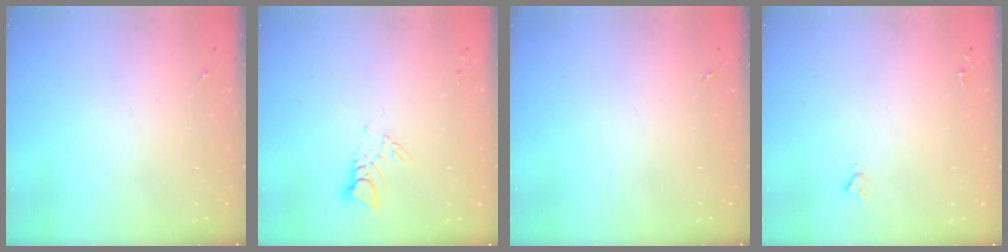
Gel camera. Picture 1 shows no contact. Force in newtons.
{"total": 3.9, "press": 3.9, "slide": 0.2}
{"total": 0.0}
{"total": 1.6, "press": 1.6, "slide": 0.2}